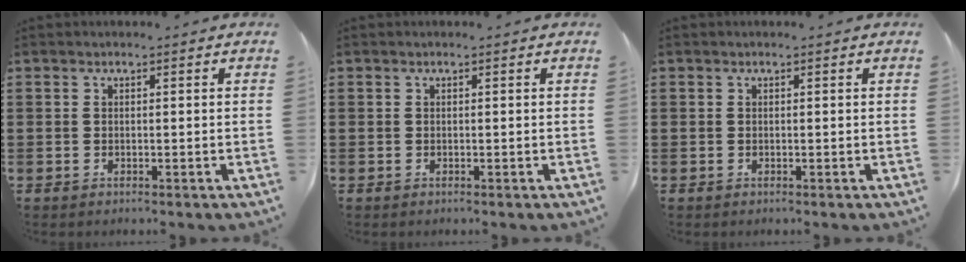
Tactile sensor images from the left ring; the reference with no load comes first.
{"total": 0.0}
{"total": 0.0}